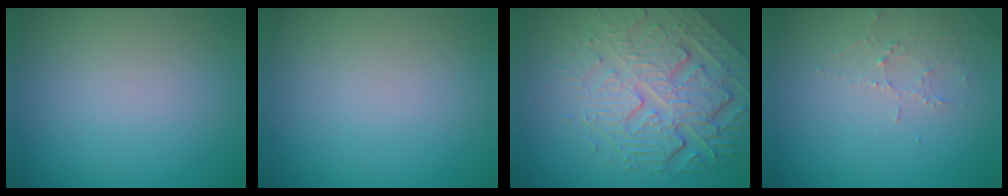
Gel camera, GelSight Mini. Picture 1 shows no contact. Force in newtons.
{"total": 0.0}
{"total": 6.3, "press": 5.3, "slide": 3.5}
{"total": 1.9, "press": 1.8, "slide": 0.4}